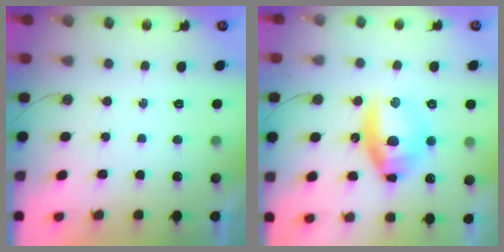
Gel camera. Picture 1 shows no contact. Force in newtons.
{"total": 12.2, "press": 12.1, "slide": 1.5}